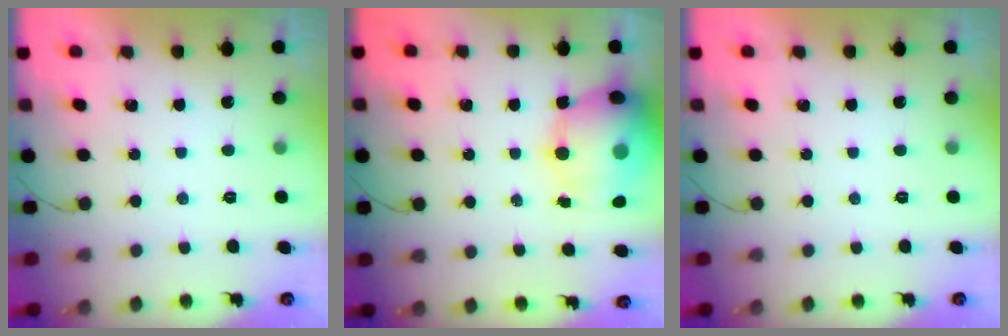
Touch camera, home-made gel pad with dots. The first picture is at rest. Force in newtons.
{"total": 21.1, "press": 20.6, "slide": 4.6}
{"total": 0.0}